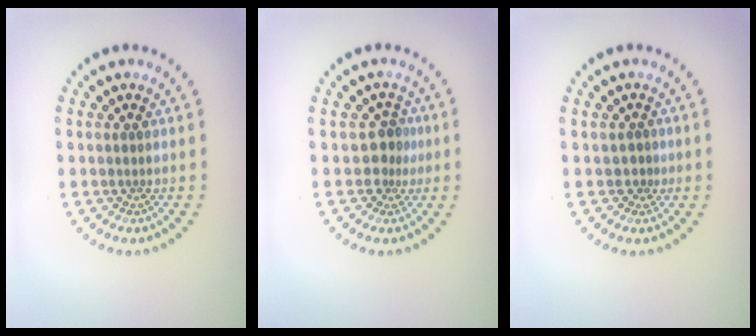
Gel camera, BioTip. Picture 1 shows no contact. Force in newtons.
{"total": 2.3, "press": 1.8, "slide": 1.5}
{"total": 0.9, "press": 0.6, "slide": 0.6}